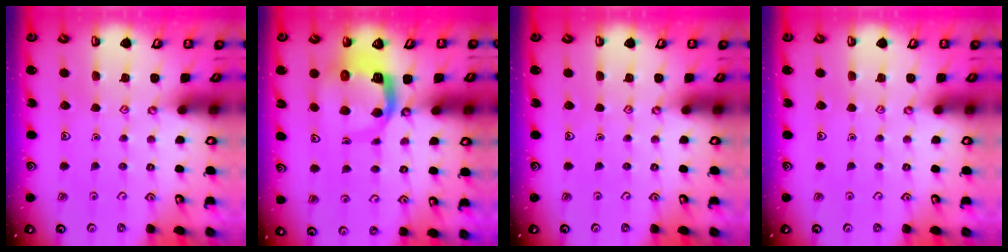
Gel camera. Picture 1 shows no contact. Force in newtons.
{"total": 9.4, "press": 9.3, "slide": 1.3}
{"total": 0.0}
{"total": 0.0}